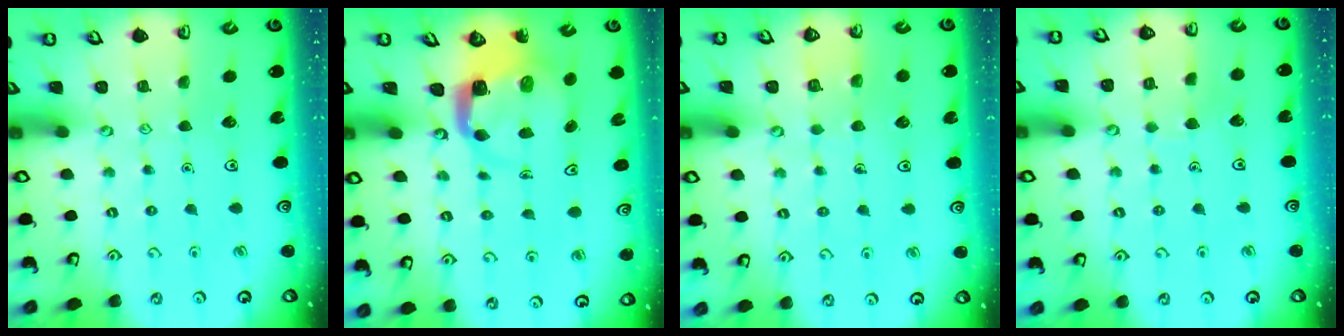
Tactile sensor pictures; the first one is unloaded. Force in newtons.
{"total": 4.6, "press": 4.6, "slide": 0.5}
{"total": 3.4, "press": 3.3, "slide": 0.3}
{"total": 2.3, "press": 2.3, "slide": 0.1}